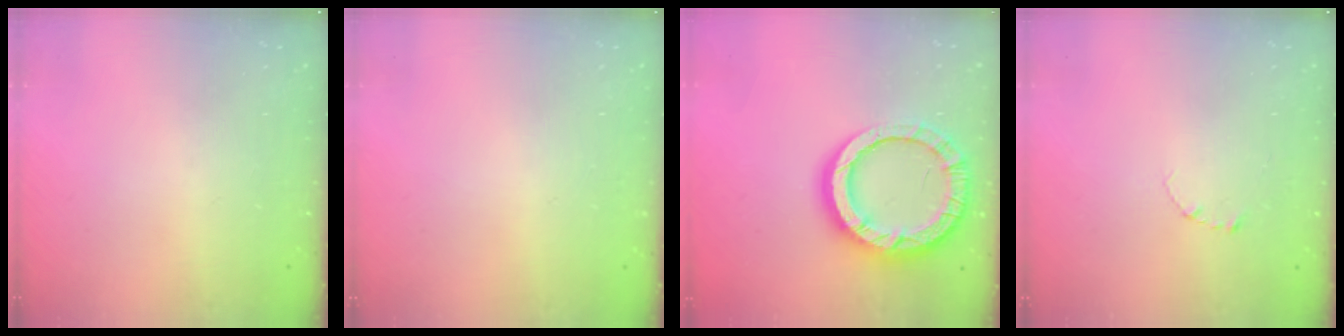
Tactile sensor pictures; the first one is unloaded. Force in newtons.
{"total": 2.6, "press": 2.6, "slide": 0.2}
{"total": 17.2, "press": 17.1, "slide": 1.9}
{"total": 2.3, "press": 2.3, "slide": 0.2}